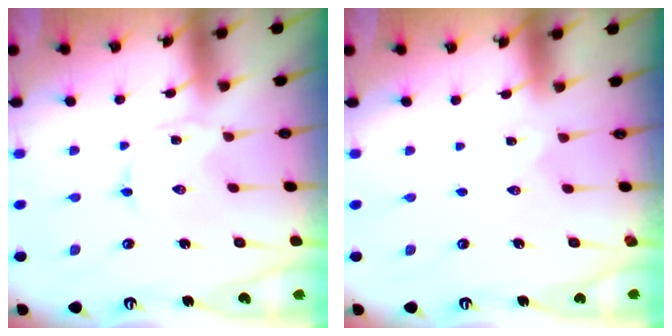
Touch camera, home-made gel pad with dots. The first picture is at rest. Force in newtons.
{"total": 0.0}